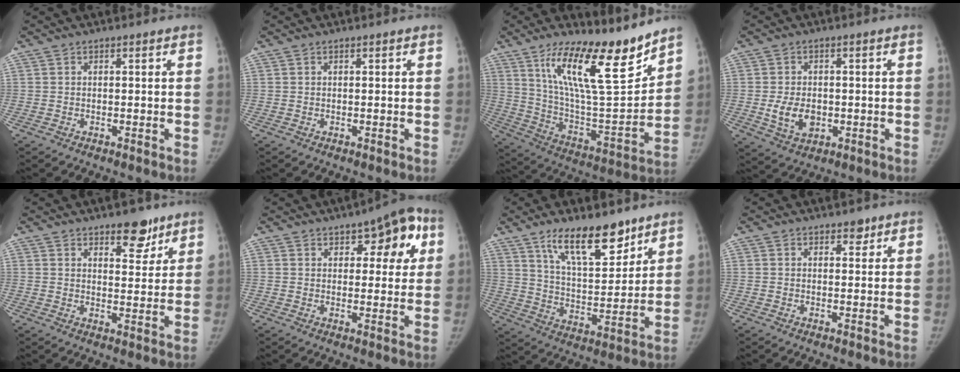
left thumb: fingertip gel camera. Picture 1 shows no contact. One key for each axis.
{"total": 0.0}
{"total": 21.8, "fx": 14.9, "fy": 5.2, "fz": 15.1, "tx": -0.215, "ty": -0.088, "tz": 0.263}
{"total": 6.6, "fx": -1.0, "fy": 4.7, "fz": 4.6, "tx": -0.071, "ty": -0.005, "tz": -0.010}
{"total": 7.6, "fx": 5.1, "fy": 3.5, "fz": 4.3, "tx": -0.026, "ty": -0.031, "tz": 0.073}
{"total": 11.2, "fx": 4.7, "fy": 5.3, "fz": 8.7, "tx": -0.064, "ty": -0.004, "tz": 0.055}
{"total": 15.4, "fx": 10.5, "fy": 5.7, "fz": 9.6, "tx": -0.122, "ty": -0.069, "tz": 0.188}
{"total": 2.1, "fx": 1.5, "fy": 1.2, "fz": 0.9, "tx": 0.003, "ty": -0.008, "tz": 0.018}